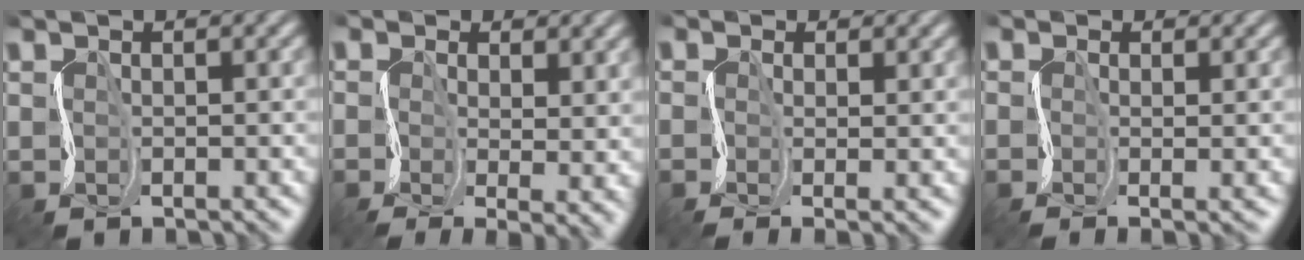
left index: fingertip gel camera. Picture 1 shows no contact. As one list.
[{"total": 1.0, "force": [-0.4, -0.3, 0.9], "torque": [-0.007, -0.016, -0.014]}, {"total": 1.9, "force": [-0.6, -1.3, -1.2], "torque": [0.025, -0.008, -0.020]}, {"total": 1.9, "force": [-0.8, -1.5, -0.9], "torque": [0.019, -0.012, -0.021]}]